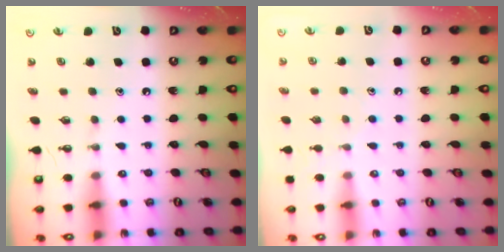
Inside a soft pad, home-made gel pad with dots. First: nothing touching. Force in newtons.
{"total": 6.6, "press": 6.5, "slide": 0.6}